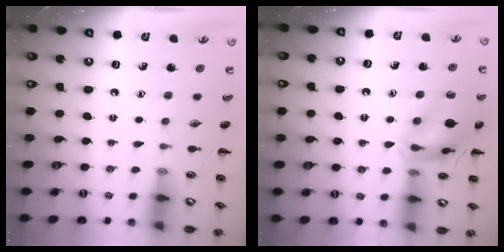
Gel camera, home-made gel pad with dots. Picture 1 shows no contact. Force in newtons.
{"total": 14.1, "press": 14.0, "slide": 1.8}